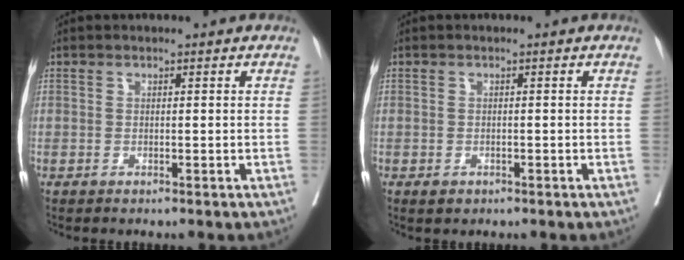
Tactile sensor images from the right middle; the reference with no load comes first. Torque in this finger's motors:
{"motor_torque": [0.31, -0.25, -0.05, 0.00]}